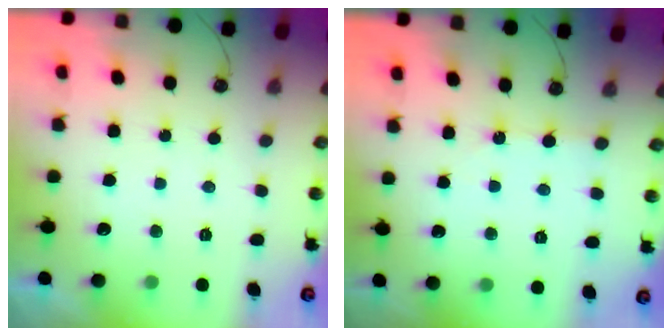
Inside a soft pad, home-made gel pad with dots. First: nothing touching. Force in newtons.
{"total": 1.4, "press": 1.3, "slide": 0.3}